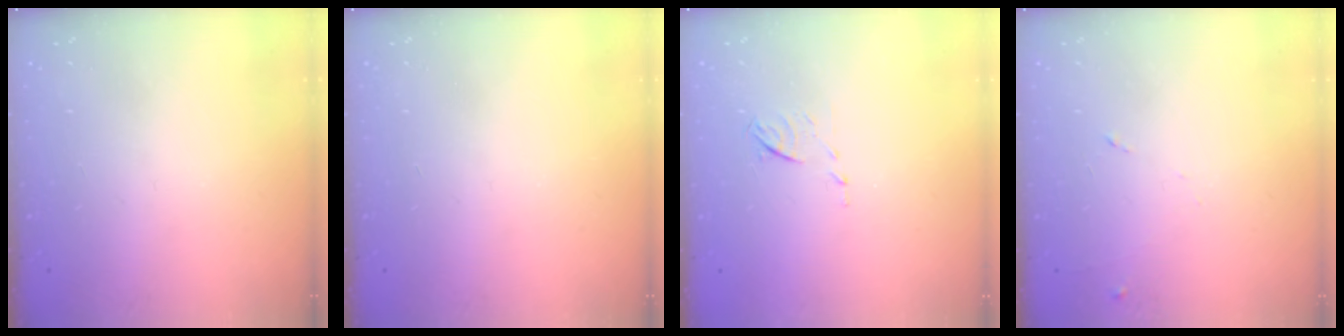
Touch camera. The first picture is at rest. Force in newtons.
{"total": 0.0}
{"total": 5.5, "press": 5.5, "slide": 0.8}
{"total": 6.1, "press": 6.1, "slide": 0.6}